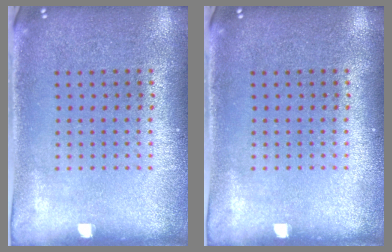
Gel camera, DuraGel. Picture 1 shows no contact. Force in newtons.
{"total": 0.0}